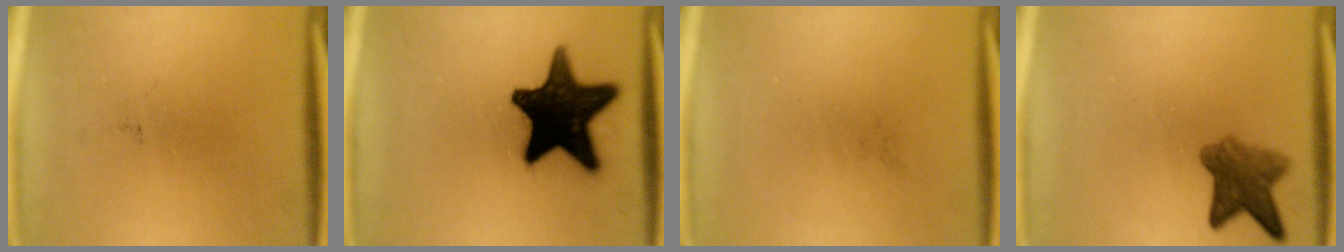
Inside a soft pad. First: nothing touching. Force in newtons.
{"total": 19.2}
{"total": 0.0}
{"total": 5.7}